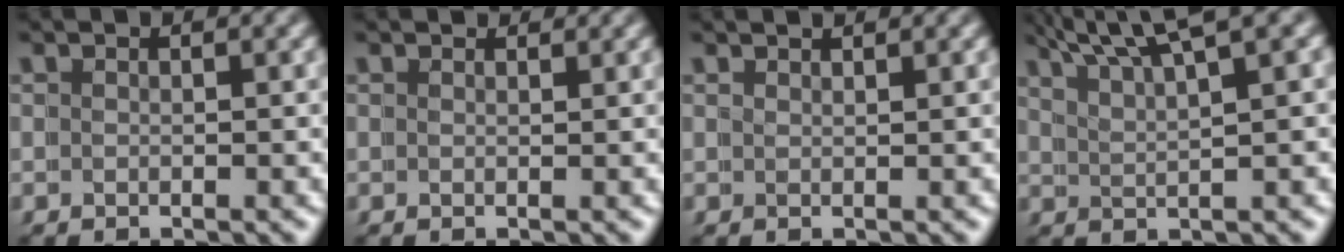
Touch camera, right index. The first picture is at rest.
{"total": 1.2, "force": [1.1, -0.4, 0.2], "torque": [0.000, 0.001, 0.018]}
{"total": 1.3, "force": [1.2, -0.6, 0.0], "torque": [0.004, 0.001, 0.022]}
{"total": 5.7, "force": [5.0, 0.2, 2.9], "torque": [-0.043, 0.021, 0.078]}